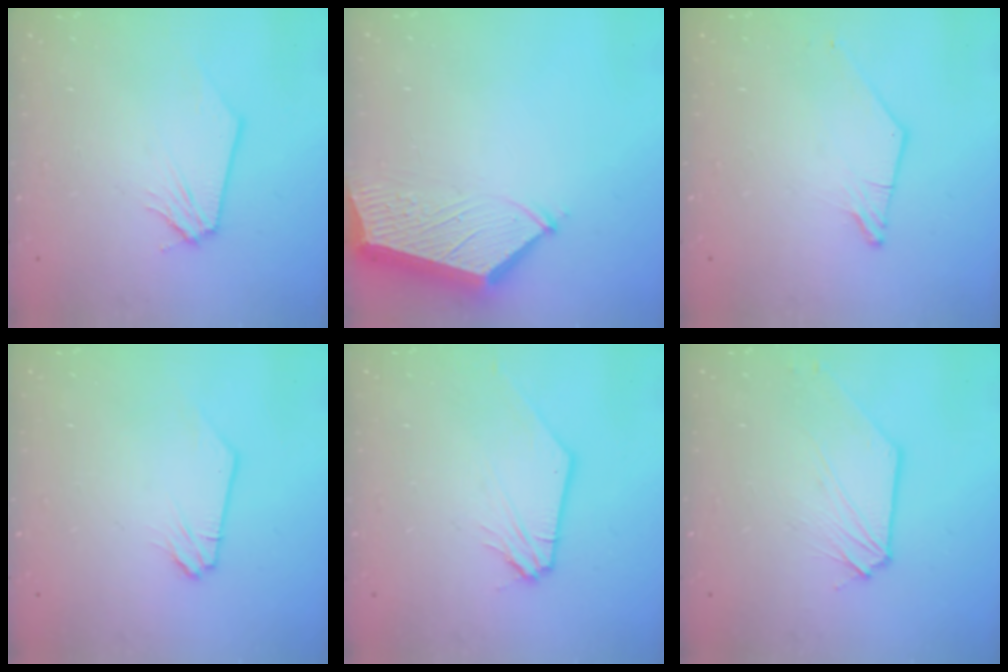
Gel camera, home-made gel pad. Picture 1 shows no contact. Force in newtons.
{"total": 5.8, "press": 5.7, "slide": 0.8}
{"total": 1.3, "press": 1.3, "slide": 0.2}
{"total": 0.0}
{"total": 1.9, "press": 1.9, "slide": 0.4}
{"total": 1.0, "press": 1.0, "slide": 0.1}